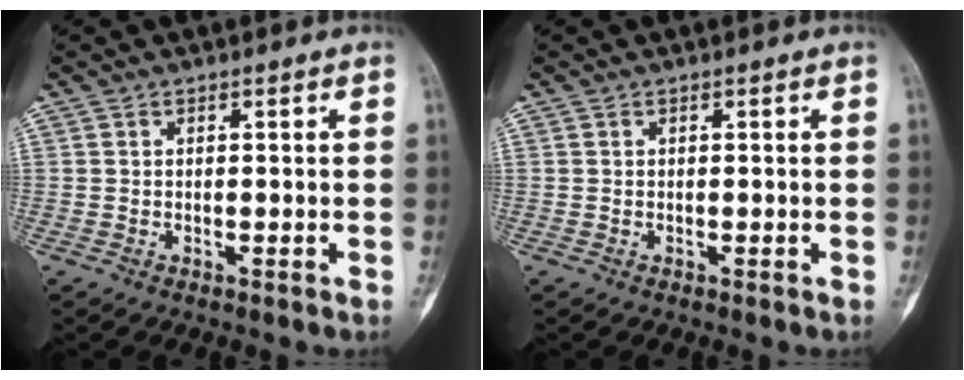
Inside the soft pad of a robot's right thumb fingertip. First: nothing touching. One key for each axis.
{"total": 0.0}